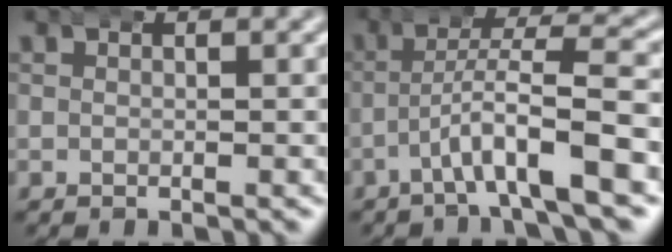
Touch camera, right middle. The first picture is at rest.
{"total": 5.4, "force": [-2.2, 0.8, 4.9], "torque": [-0.081, 0.007, -0.039]}